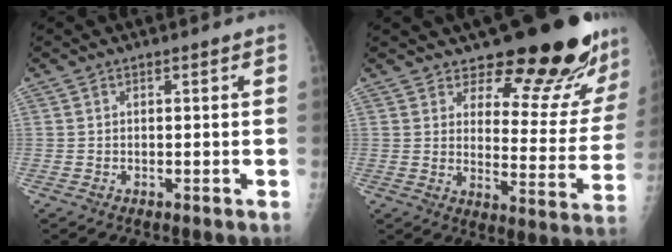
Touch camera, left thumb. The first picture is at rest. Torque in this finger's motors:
{"motor_torque": [0.33, 0.60, 0.21, -0.18, 0.15]}